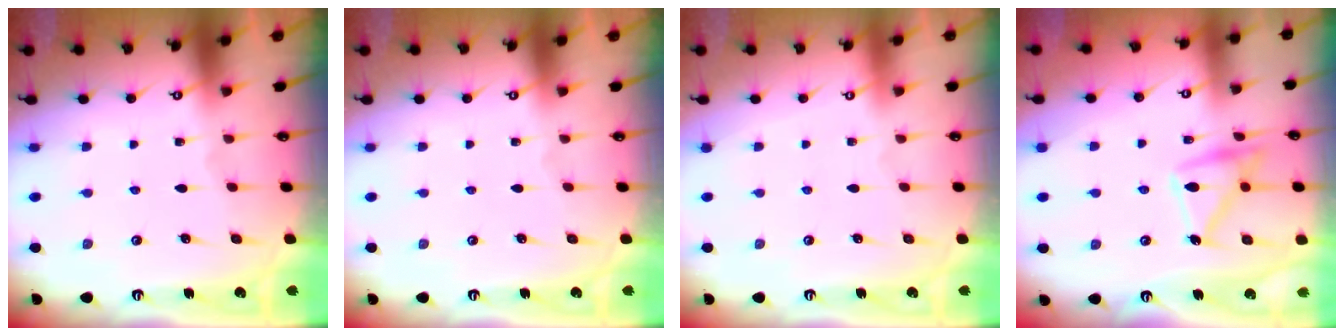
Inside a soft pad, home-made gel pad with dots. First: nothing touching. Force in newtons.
{"total": 0.0}
{"total": 3.9, "press": 3.9, "slide": 0.1}
{"total": 15.3, "press": 15.3, "slide": 1.1}